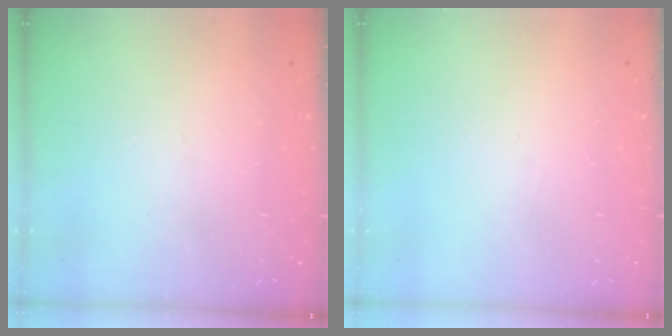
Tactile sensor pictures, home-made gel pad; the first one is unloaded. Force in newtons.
{"total": 0.0}